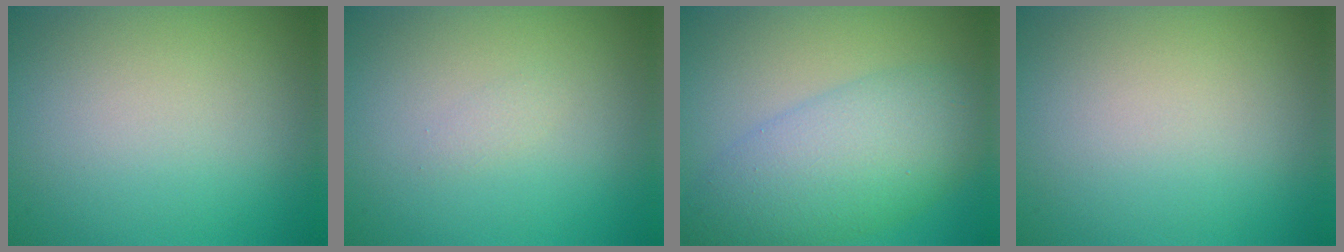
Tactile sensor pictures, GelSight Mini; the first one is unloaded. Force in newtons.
{"total": 0.7, "press": 0.6, "slide": 0.1}
{"total": 7.1, "press": 7.1, "slide": 0.1}
{"total": 0.0}